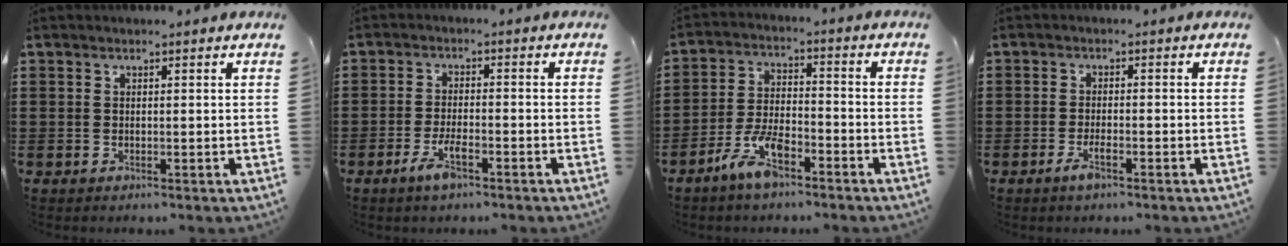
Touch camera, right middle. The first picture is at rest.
{"total": 4.5, "force": [-2.5, 1.3, 3.5], "torque": [-0.077, -0.001, -0.050]}
{"total": 7.2, "force": [-4.8, 2.6, 4.7], "torque": [-0.108, 0.005, -0.094]}
{"total": 2.7, "force": [-1.6, 0.7, 2.1], "torque": [-0.049, -0.003, -0.033]}